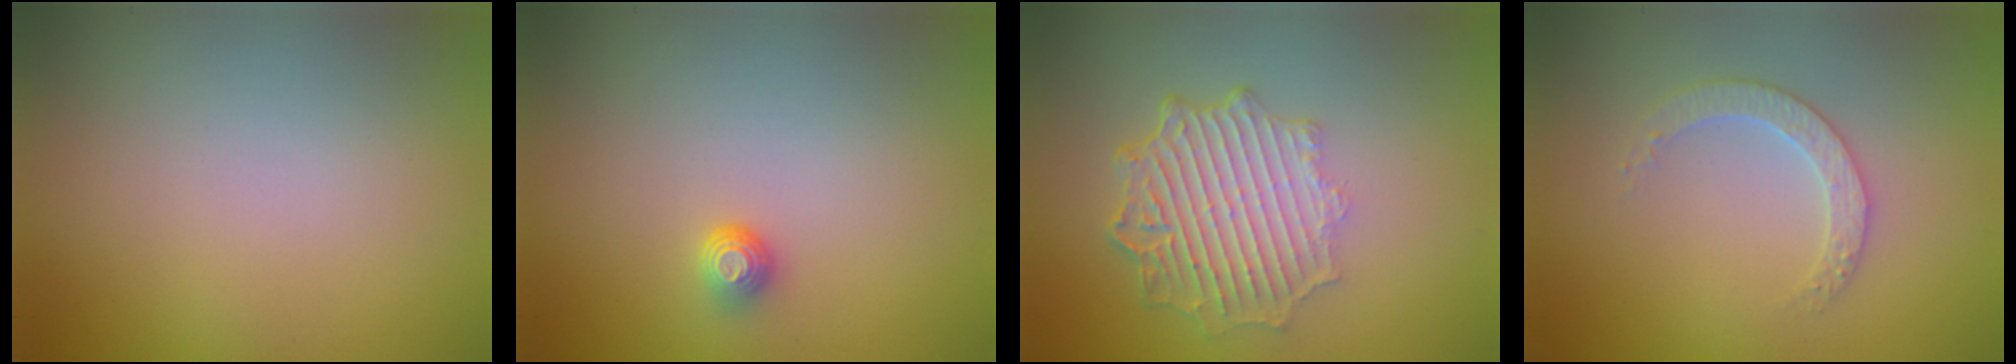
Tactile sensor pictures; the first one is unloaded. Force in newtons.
{"total": 1.3, "press": 1.1, "slide": 0.7}
{"total": 6.4, "press": 4.8, "slide": 4.2}
{"total": 2.5, "press": 2.4, "slide": 0.7}